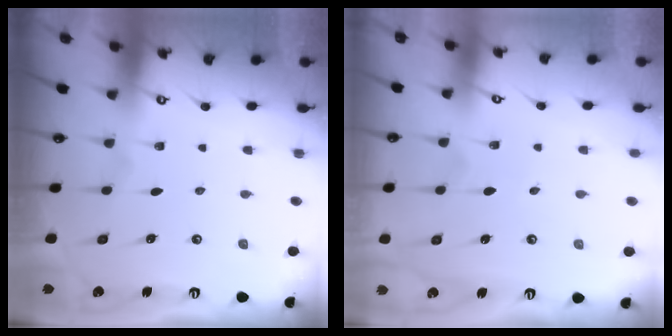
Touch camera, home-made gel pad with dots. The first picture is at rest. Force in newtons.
{"total": 2.3, "press": 2.2, "slide": 0.2}